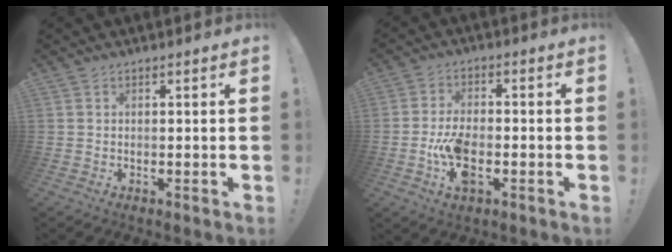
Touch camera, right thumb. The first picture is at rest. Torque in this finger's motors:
{"motor_torque": [1.35, 1.21, 1.00, -0.31, 0.02]}